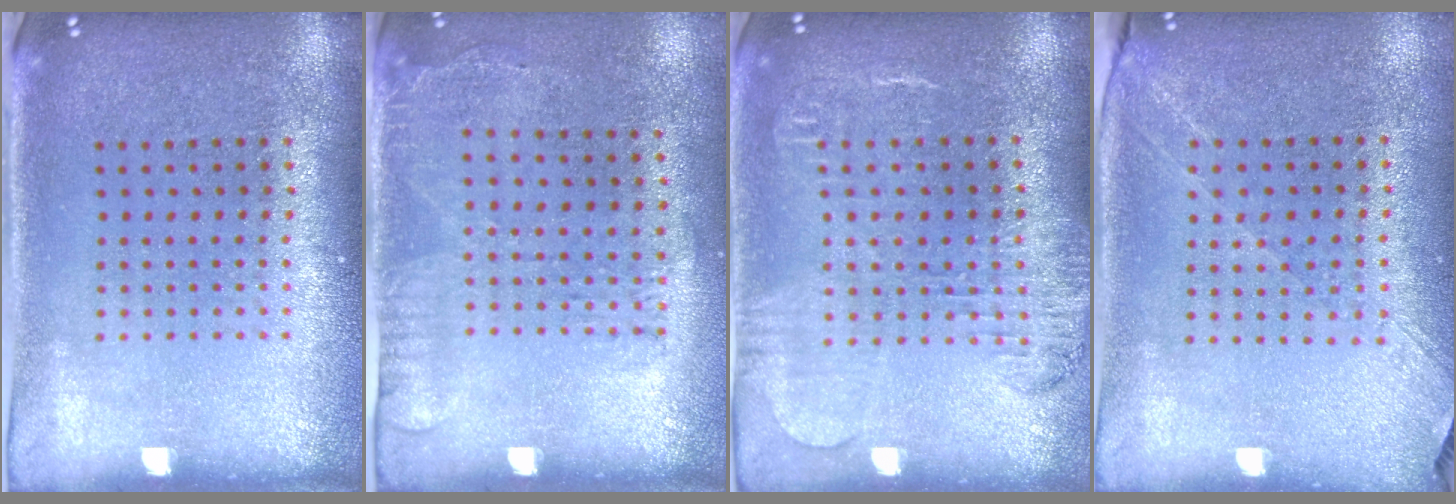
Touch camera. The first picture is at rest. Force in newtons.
{"total": 1.7, "press": 1.2, "slide": 1.2}
{"total": 1.8, "press": 1.7, "slide": 0.7}
{"total": 1.3, "press": 1.2, "slide": 0.4}